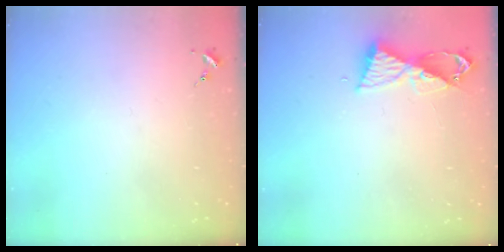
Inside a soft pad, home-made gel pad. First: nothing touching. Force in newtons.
{"total": 8.6, "press": 8.5, "slide": 0.9}